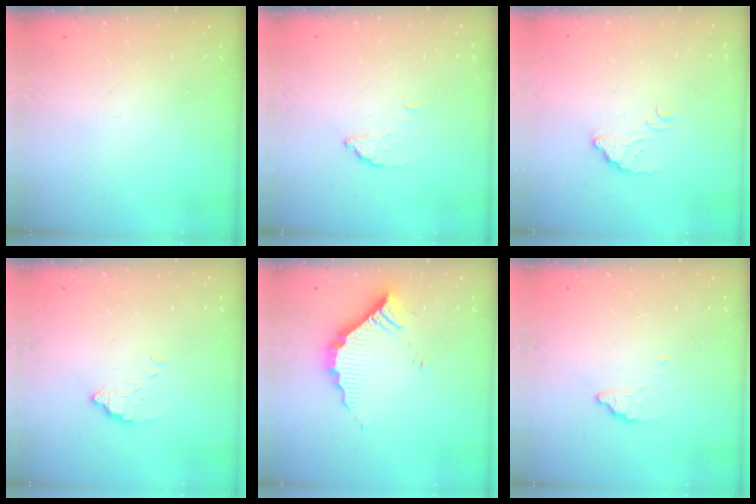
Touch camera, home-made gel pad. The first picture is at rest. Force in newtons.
{"total": 2.3, "press": 2.3, "slide": 0.1}
{"total": 7.3, "press": 7.3, "slide": 0.4}
{"total": 2.6, "press": 2.6, "slide": 0.0}
{"total": 9.5, "press": 9.5, "slide": 0.4}
{"total": 2.4, "press": 2.4, "slide": 0.1}